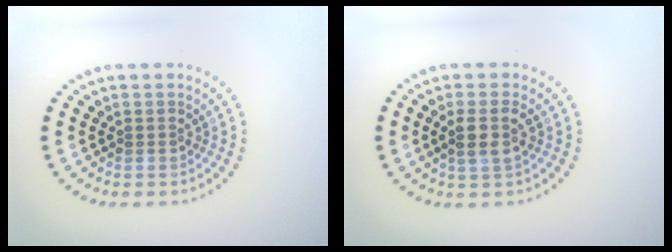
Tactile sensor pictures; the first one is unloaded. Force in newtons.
{"total": 2.3, "press": 1.9, "slide": 1.2}